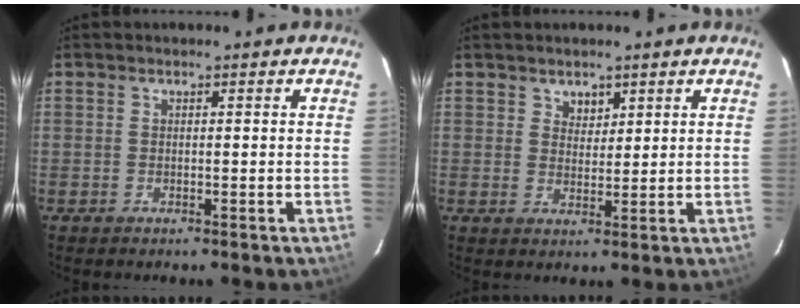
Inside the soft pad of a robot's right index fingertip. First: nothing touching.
{"total": 2.7, "force": [1.8, 1.9, 0.7], "torque": [-0.005, 0.003, 0.032]}